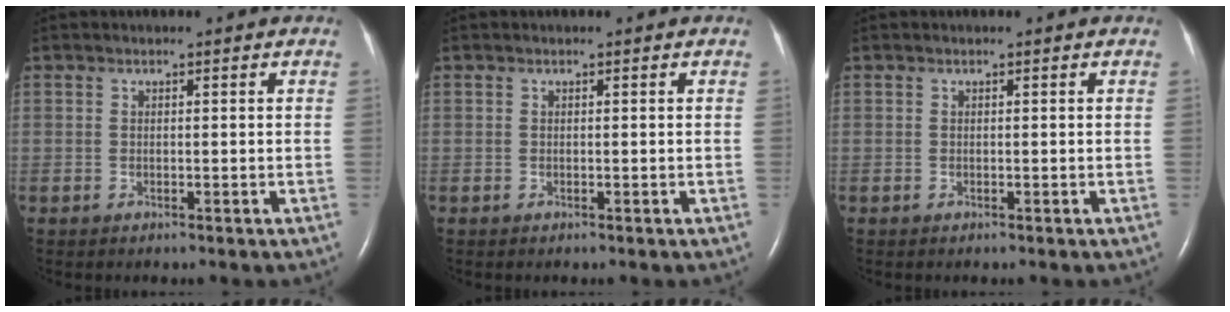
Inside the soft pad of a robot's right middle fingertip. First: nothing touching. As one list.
[{"total": 0.0}, {"total": 0.0}]